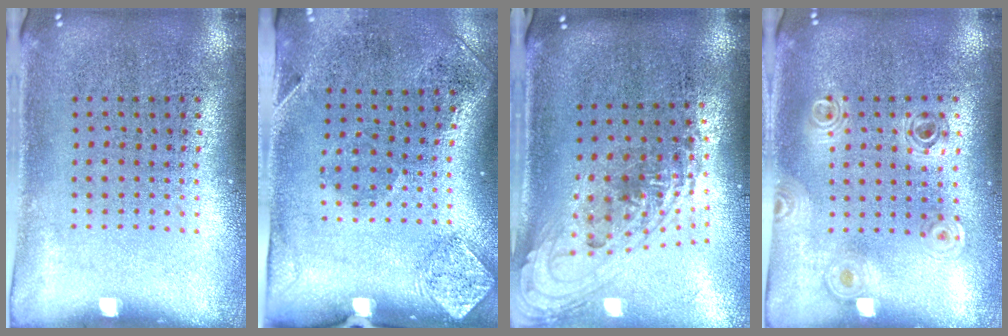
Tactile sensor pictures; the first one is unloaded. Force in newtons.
{"total": 1.9, "press": 1.1, "slide": 1.5}
{"total": 1.5, "press": 1.2, "slide": 1.0}
{"total": 0.9, "press": 0.9, "slide": 0.2}